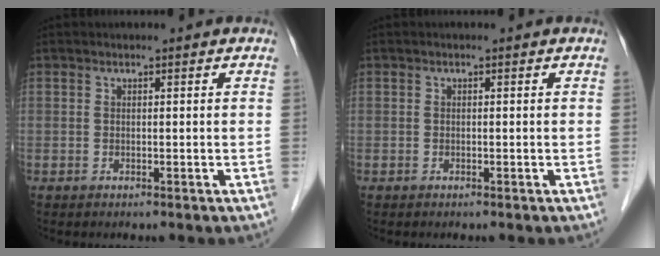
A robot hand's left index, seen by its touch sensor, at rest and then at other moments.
{"total": 0.0}